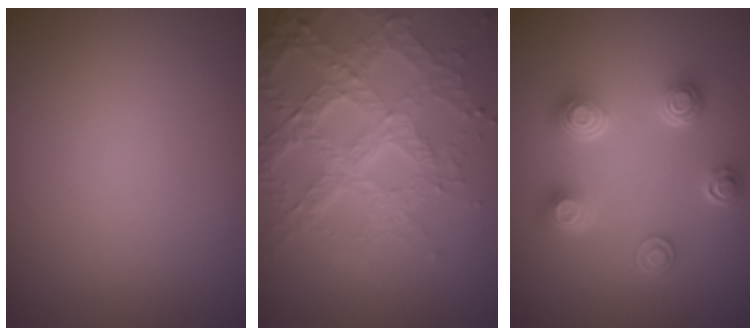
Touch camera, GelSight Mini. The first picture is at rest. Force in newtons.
{"total": 6.9, "press": 5.2, "slide": 4.5}
{"total": 4.4, "press": 3.3, "slide": 3.0}